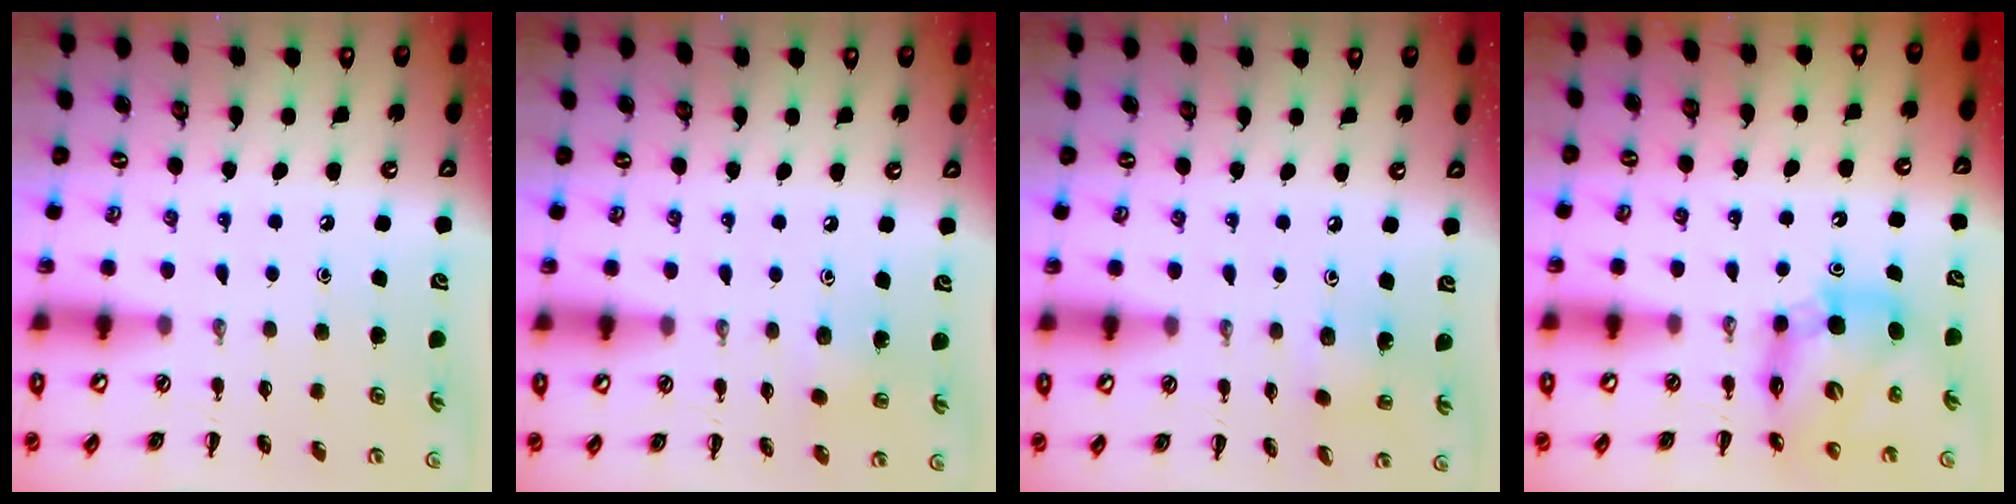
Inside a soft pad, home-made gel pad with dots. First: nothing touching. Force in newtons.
{"total": 3.4, "press": 3.2, "slide": 1.2}
{"total": 2.8, "press": 2.7, "slide": 0.8}
{"total": 10.4, "press": 10.0, "slide": 3.1}